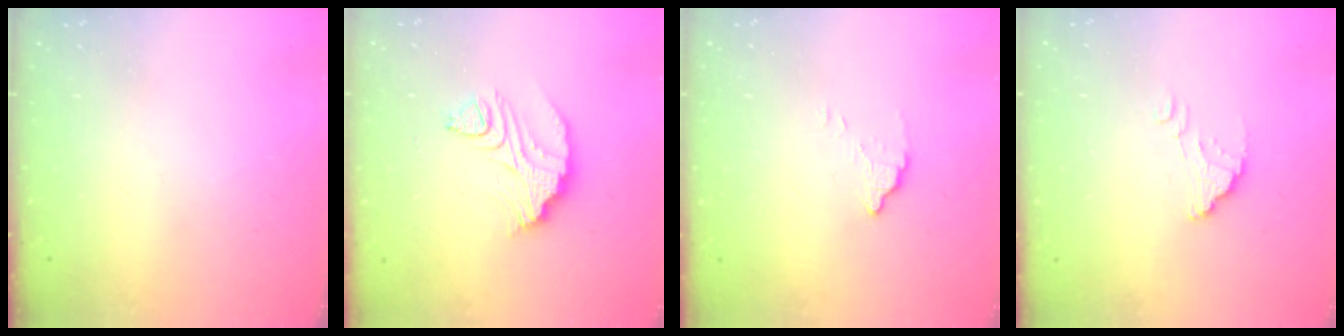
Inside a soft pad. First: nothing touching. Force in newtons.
{"total": 9.5, "press": 9.5, "slide": 0.4}
{"total": 3.0, "press": 3.0, "slide": 0.1}
{"total": 2.9, "press": 2.9, "slide": 0.2}